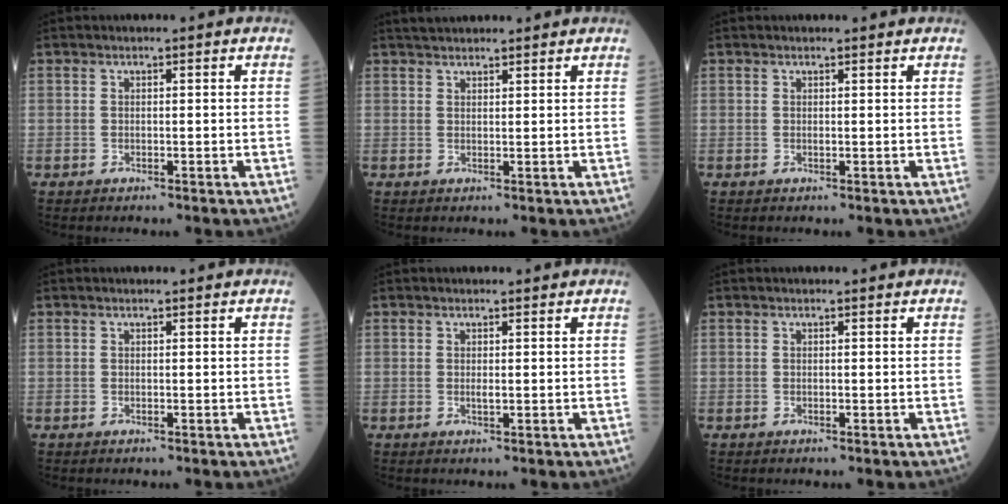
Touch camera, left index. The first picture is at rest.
{"total": 4.8, "force": [4.4, 0.9, 1.5], "torque": [-0.021, 0.034, 0.067]}
{"total": 0.5, "force": [0.5, 0.2, 0.2], "torque": [-0.011, 0.000, 0.007]}
{"total": 0.0}
{"total": 0.8, "force": [0.3, 0.3, 0.7], "torque": [-0.016, -0.003, 0.002]}
{"total": 0.0}